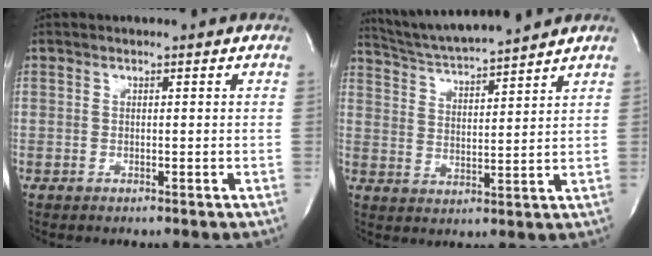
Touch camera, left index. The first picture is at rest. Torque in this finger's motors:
{"motor_torque": [-0.11, -0.12, 0.20, 0.08]}